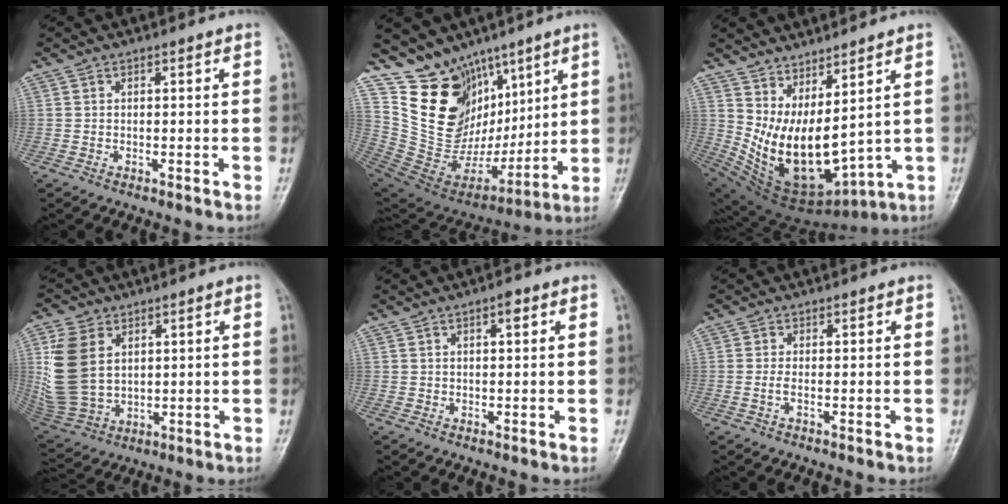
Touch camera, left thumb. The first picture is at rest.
{"total": 18.6, "force": [10.7, 12.7, 8.4], "torque": [-0.108, -0.048, 0.224]}
{"total": 15.4, "force": [4.4, 6.6, 13.2], "torque": [-0.220, -0.060, 0.113]}
{"total": 12.7, "force": [3.3, 8.7, 8.6], "torque": [-0.171, -0.015, 0.077]}
{"total": 1.6, "force": [0.7, 0.5, 1.3], "torque": [-0.016, 0.001, 0.008]}
{"total": 1.3, "force": [-0.4, 0.1, 1.3], "torque": [-0.034, 0.000, -0.007]}